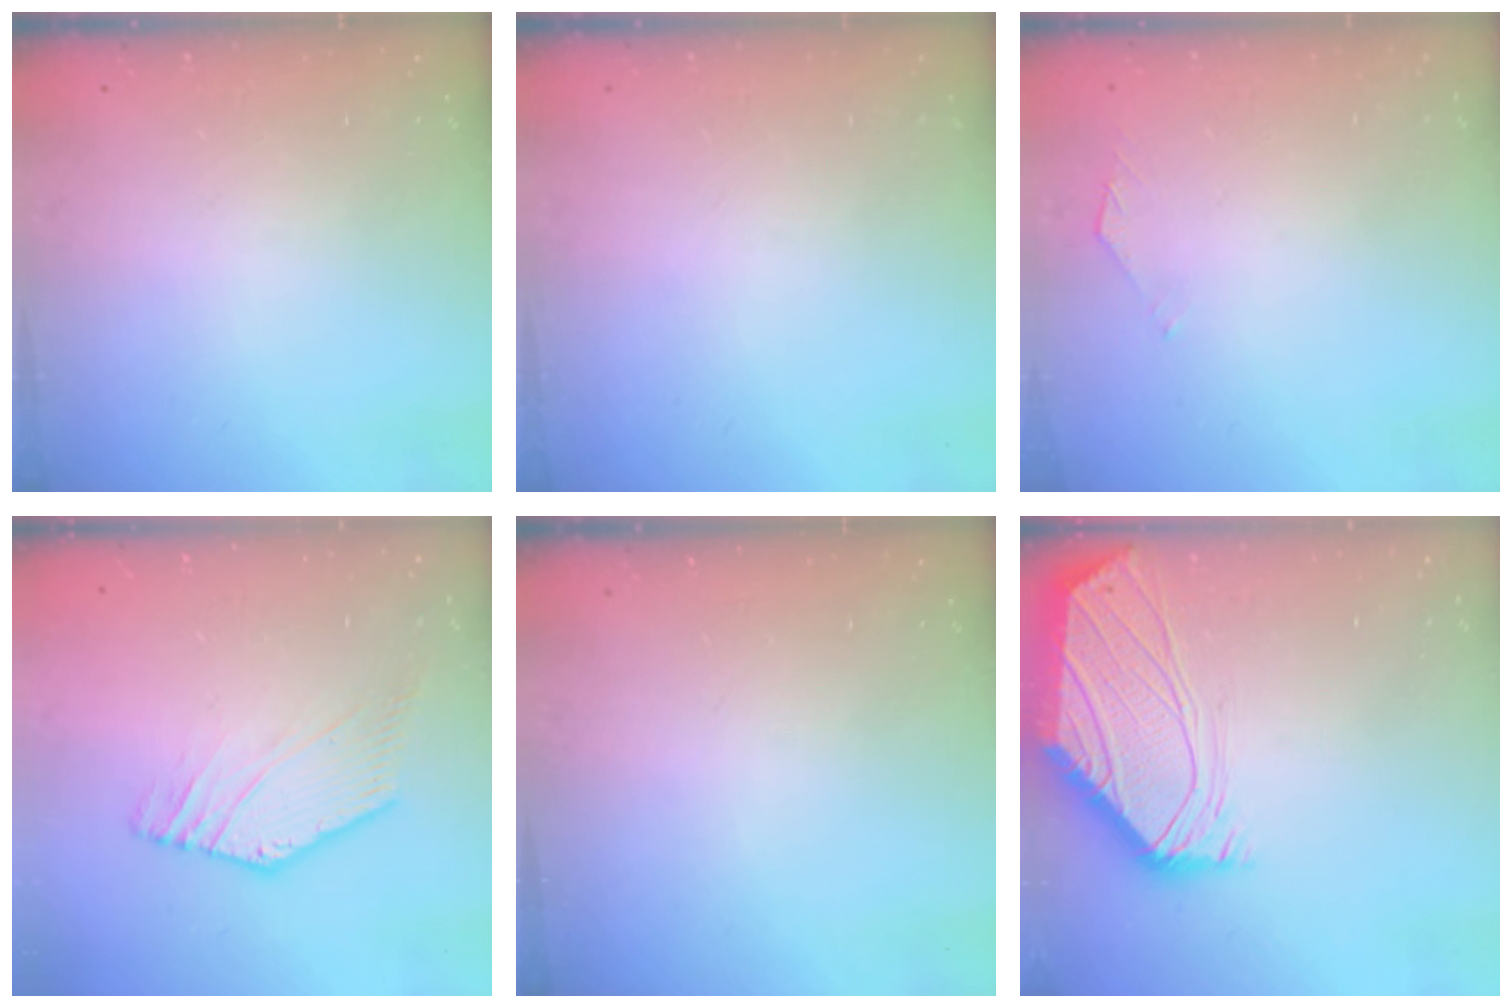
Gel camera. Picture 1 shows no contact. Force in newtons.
{"total": 0.0}
{"total": 2.6, "press": 2.6, "slide": 0.5}
{"total": 1.7, "press": 1.3, "slide": 1.1}
{"total": 0.0}
{"total": 1.0, "press": 0.9, "slide": 0.3}